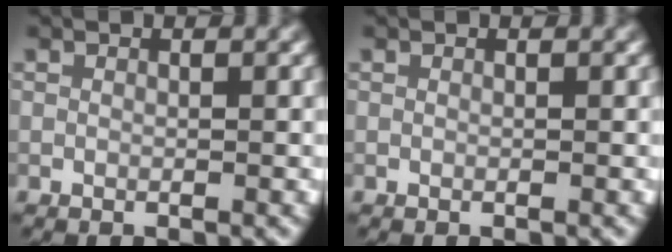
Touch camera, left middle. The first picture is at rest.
{"total": 0.0}